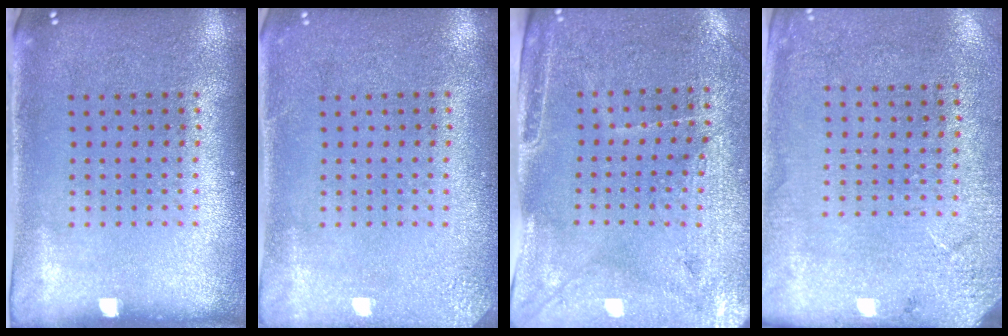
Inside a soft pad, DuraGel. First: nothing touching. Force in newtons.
{"total": 2.0, "press": 2.0, "slide": 0.3}
{"total": 3.0, "press": 2.8, "slide": 1.3}
{"total": 2.6, "press": 2.3, "slide": 1.0}